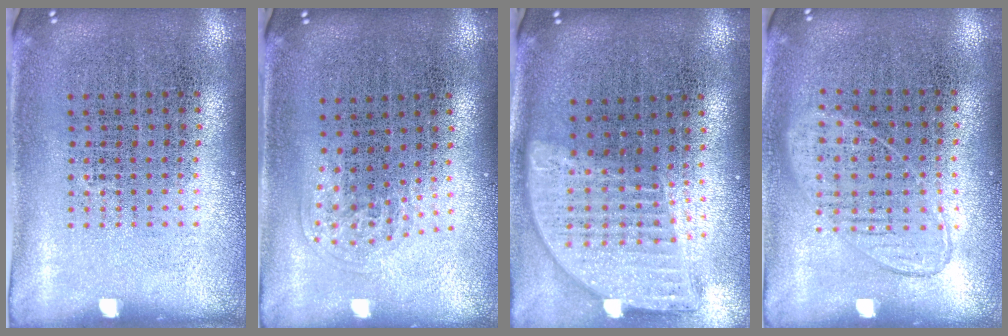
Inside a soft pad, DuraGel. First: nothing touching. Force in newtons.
{"total": 1.1, "press": 0.6, "slide": 0.8}
{"total": 2.0, "press": 1.6, "slide": 1.2}
{"total": 1.0, "press": 0.9, "slide": 0.4}